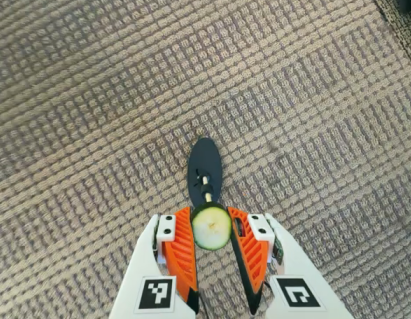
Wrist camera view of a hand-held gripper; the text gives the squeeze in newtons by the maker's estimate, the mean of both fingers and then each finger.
{"total": 9.9, "left": 9.7, "right": 10.0}